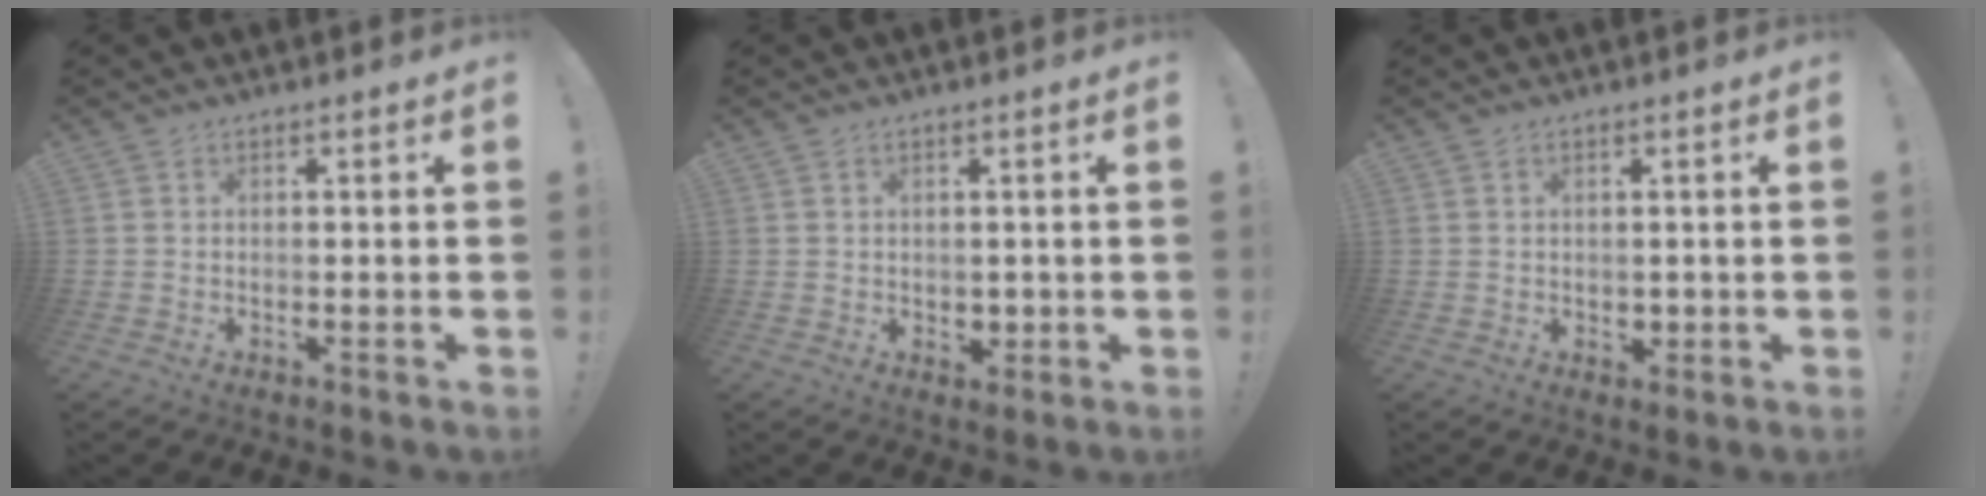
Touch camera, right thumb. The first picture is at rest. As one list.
[{"total": 2.5, "force": [0.7, 2.3, 0.8], "torque": [0.000, -0.005, 0.012]}, {"total": 1.8, "force": [0.6, 1.7, 0.4], "torque": [0.010, -0.007, 0.008]}]